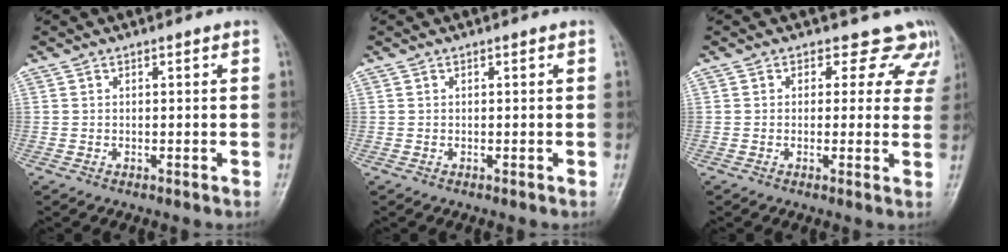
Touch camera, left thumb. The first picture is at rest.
{"total": 0.0}
{"total": 7.7, "force": [5.5, 5.2, 1.4], "torque": [0.038, -0.016, 0.039]}